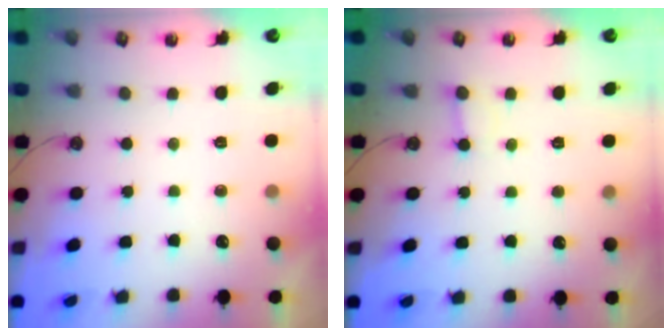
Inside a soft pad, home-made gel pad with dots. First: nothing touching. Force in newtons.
{"total": 2.6, "press": 2.6, "slide": 0.2}